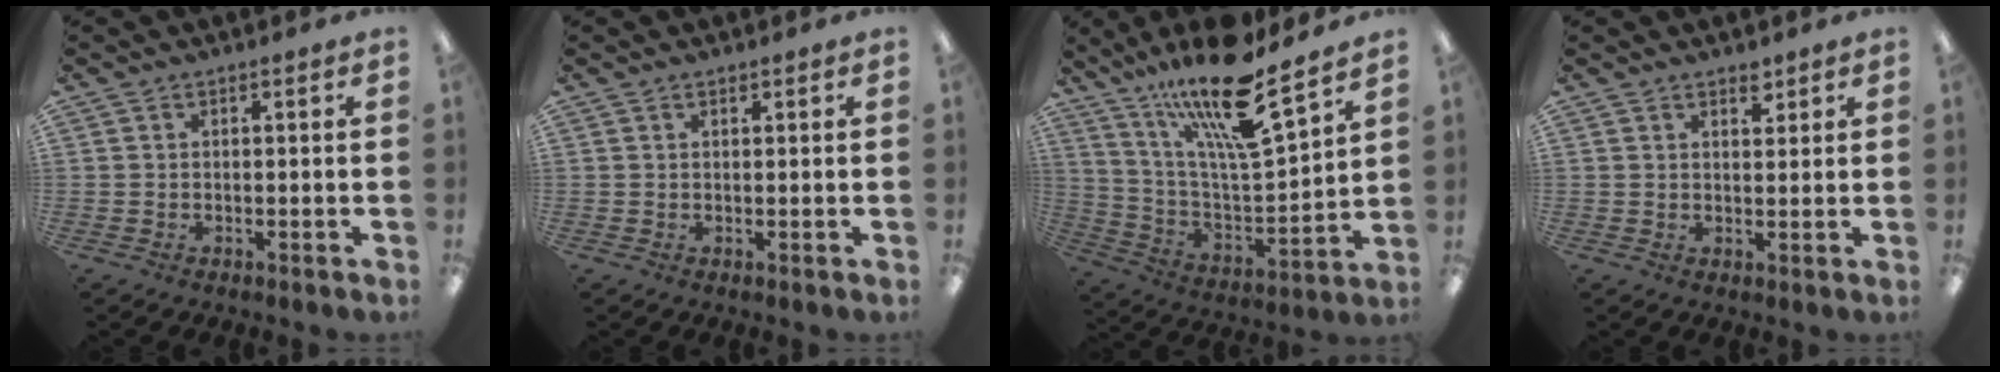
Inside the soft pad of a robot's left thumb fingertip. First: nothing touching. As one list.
[{"total": 0.6, "force": [0.5, 0.2, 0.2], "torque": [-0.005, 0.001, 0.010]}, {"total": 20.2, "force": [15.0, 4.3, 12.9], "torque": [-0.232, -0.097, 0.250]}, {"total": 2.9, "force": [2.3, 1.3, 1.1], "torque": [-0.001, -0.014, 0.037]}]